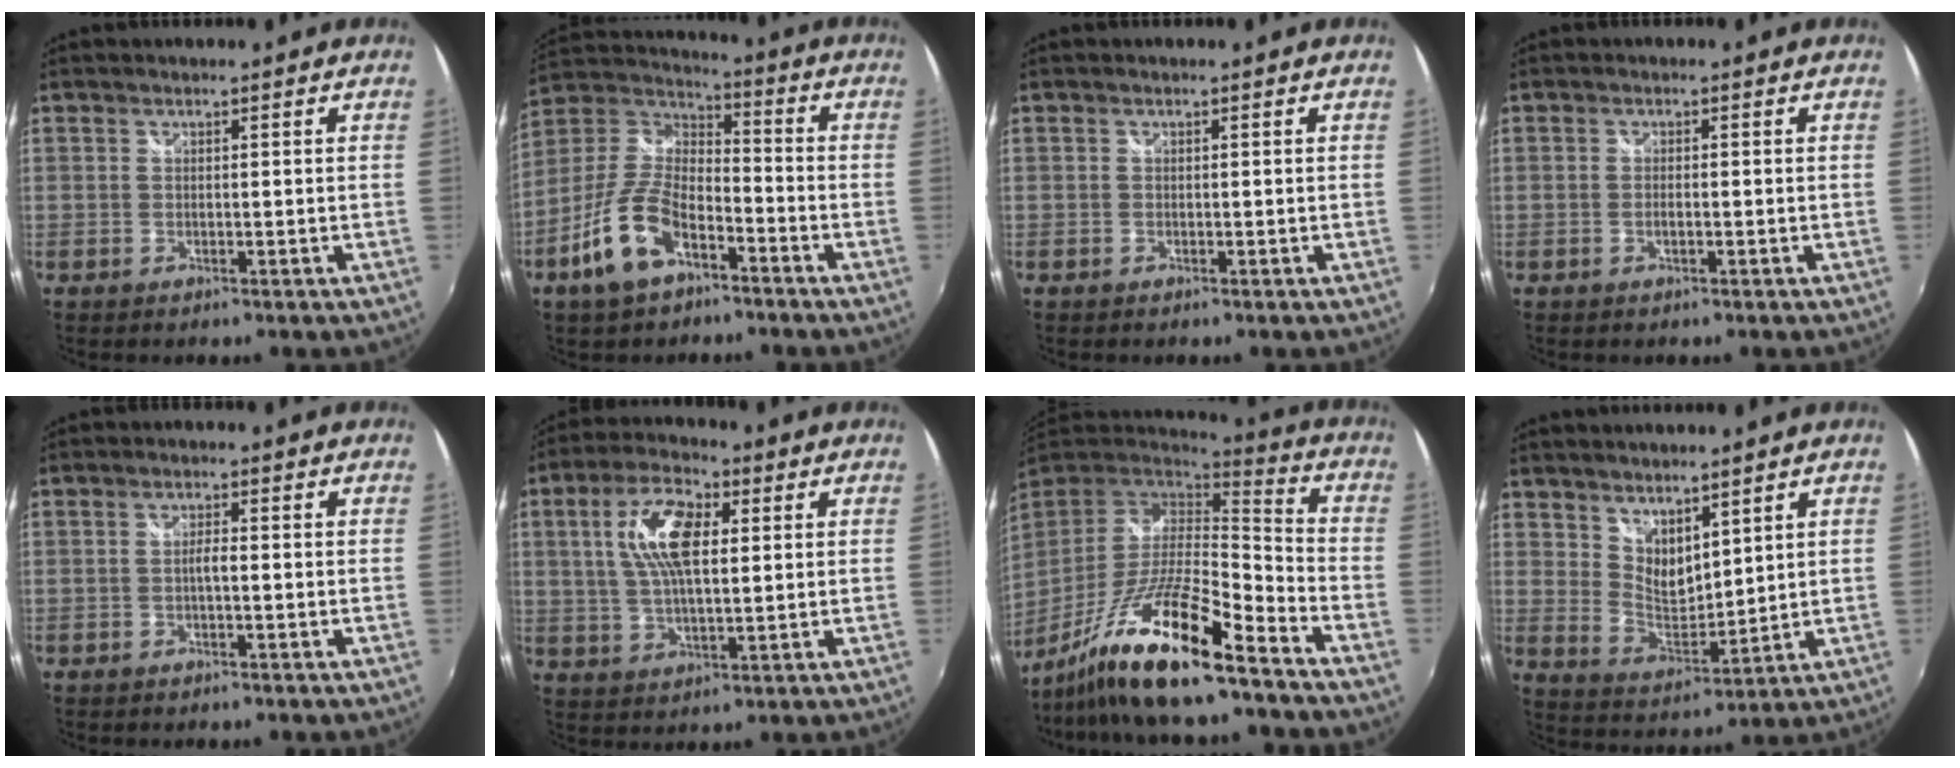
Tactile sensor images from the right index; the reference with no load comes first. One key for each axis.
{"total": 14.2, "fx": -7.4, "fy": 6.9, "fz": 10.0, "tx": -0.215, "ty": -0.002, "tz": -0.138}
{"total": 0.0}
{"total": 1.0, "fx": -0.4, "fy": 0.3, "fz": 0.8, "tx": -0.018, "ty": -0.001, "tz": -0.007}
{"total": 1.5, "fx": -0.5, "fy": 0.2, "fz": 1.4, "tx": -0.026, "ty": 0.004, "tz": -0.011}
{"total": 11.3, "fx": 2.8, "fy": 4.9, "fz": 9.8, "tx": -0.190, "ty": 0.017, "tz": 0.051}
{"total": 19.9, "fx": -13.6, "fy": 2.9, "fz": 14.3, "tx": -0.276, "ty": -0.020, "tz": -0.252}
{"total": 7.4, "fx": 5.4, "fy": 3.6, "fz": 3.5, "tx": -0.054, "ty": -0.004, "tz": 0.107}